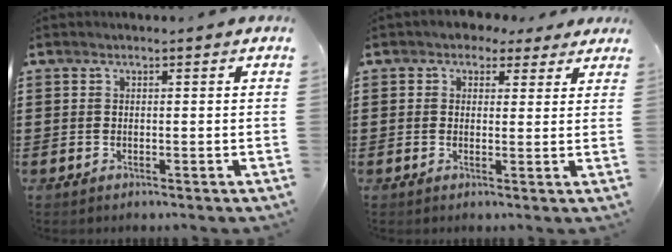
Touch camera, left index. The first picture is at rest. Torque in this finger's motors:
{"motor_torque": [2.14, 0.00, 0.47, 0.04]}